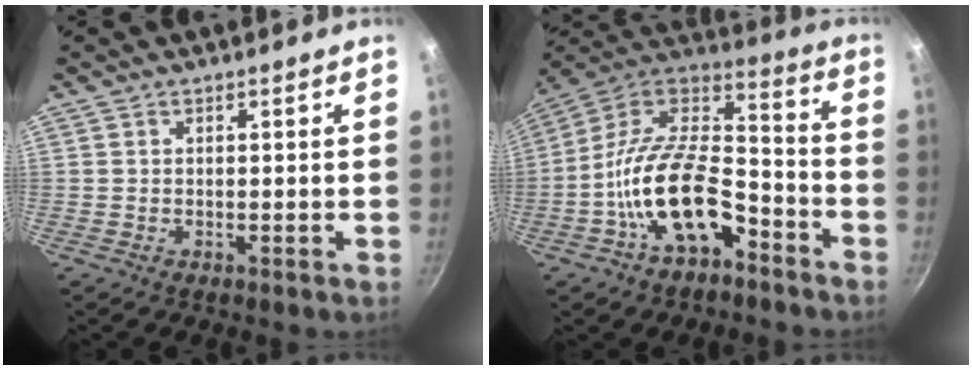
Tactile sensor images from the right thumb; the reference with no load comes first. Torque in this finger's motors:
{"motor_torque": [1.50, 1.31, 2.05, -0.72, 0.78]}